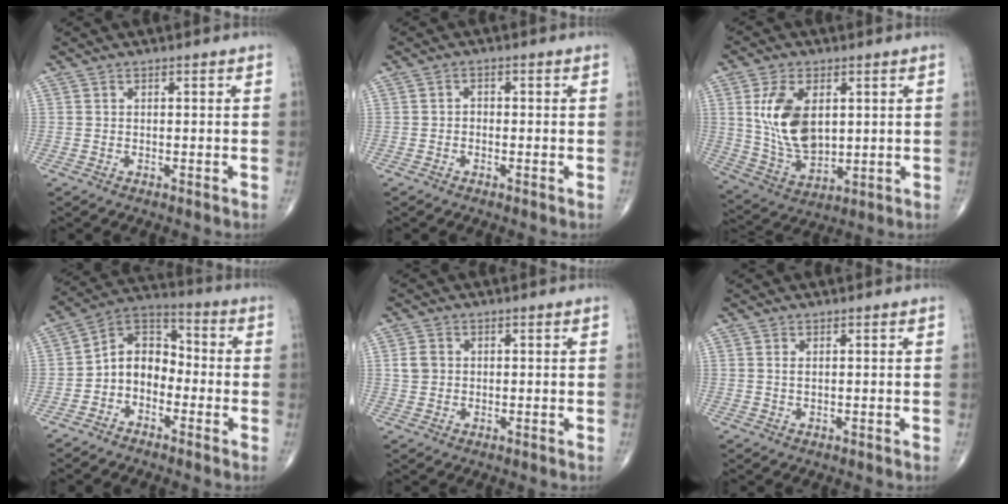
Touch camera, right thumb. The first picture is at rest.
{"total": 1.2, "force": [-0.5, 1.0, 0.6], "torque": [-0.002, 0.005, -0.012]}
{"total": 13.4, "force": [2.7, 8.0, 10.4], "torque": [-0.185, -0.016, 0.062]}
{"total": 9.2, "force": [-2.6, 6.9, 5.5], "torque": [-0.065, 0.051, -0.065]}
{"total": 2.9, "force": [0.4, 2.5, 1.4], "torque": [-0.018, 0.004, 0.008]}
{"total": 0.8, "force": [0.2, 0.4, 0.7], "torque": [-0.016, 0.002, 0.007]}